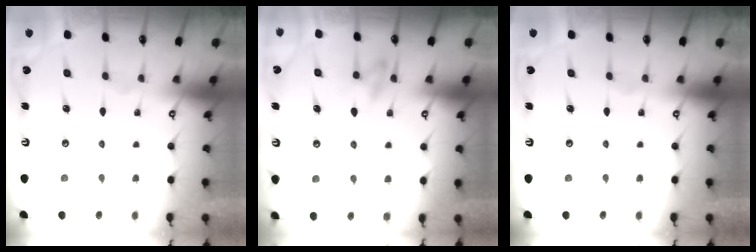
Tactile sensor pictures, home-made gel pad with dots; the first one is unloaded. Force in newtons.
{"total": 8.7, "press": 8.6, "slide": 1.2}
{"total": 0.0}